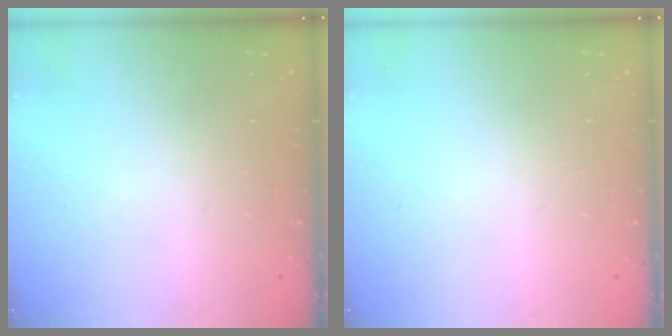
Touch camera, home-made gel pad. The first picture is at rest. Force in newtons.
{"total": 0.0}